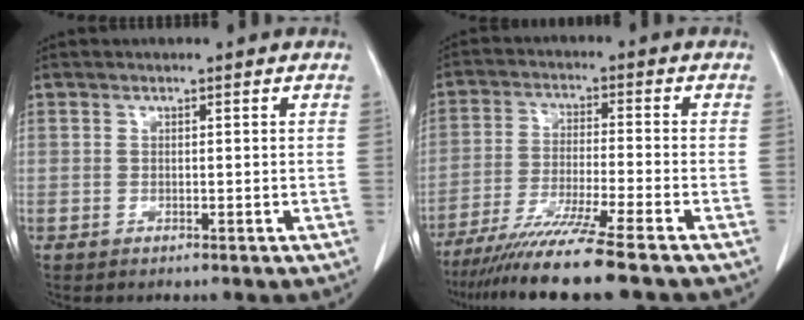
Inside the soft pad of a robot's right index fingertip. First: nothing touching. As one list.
[{"total": 11.8, "force": [-9.5, -1.8, 6.7], "torque": [-0.104, -0.039, -0.156]}]